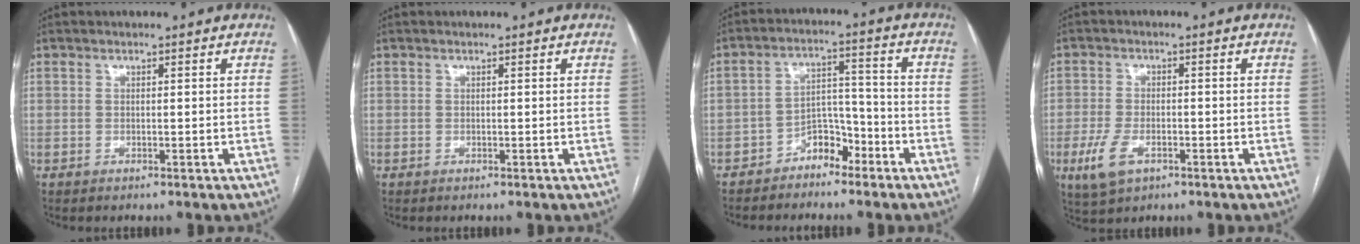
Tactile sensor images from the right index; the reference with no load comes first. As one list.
[{"total": 0.0}, {"total": 5.6, "force": [-4.0, 3.0, 2.5], "torque": [-0.031, 0.024, -0.070]}, {"total": 5.8, "force": [-2.6, 3.1, 4.2], "torque": [-0.096, -0.006, -0.041]}]